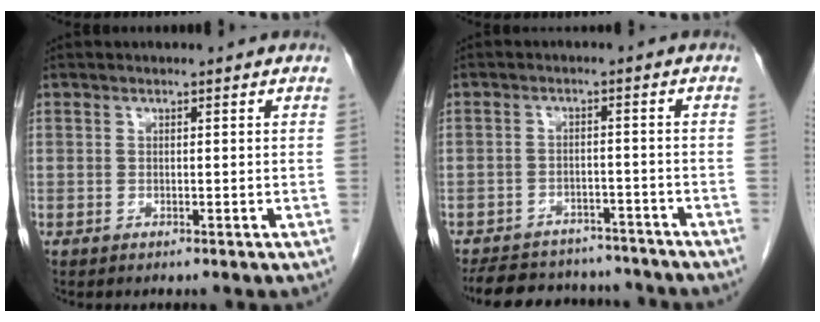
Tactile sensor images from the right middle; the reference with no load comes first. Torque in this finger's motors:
{"motor_torque": [1.11, -1.03, 0.29, 0.09]}